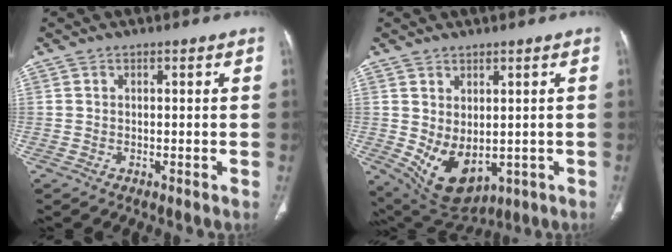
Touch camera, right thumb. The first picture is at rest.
{"total": 9.8, "force": [-0.9, 6.1, 7.6], "torque": [-0.116, -0.009, 0.020]}